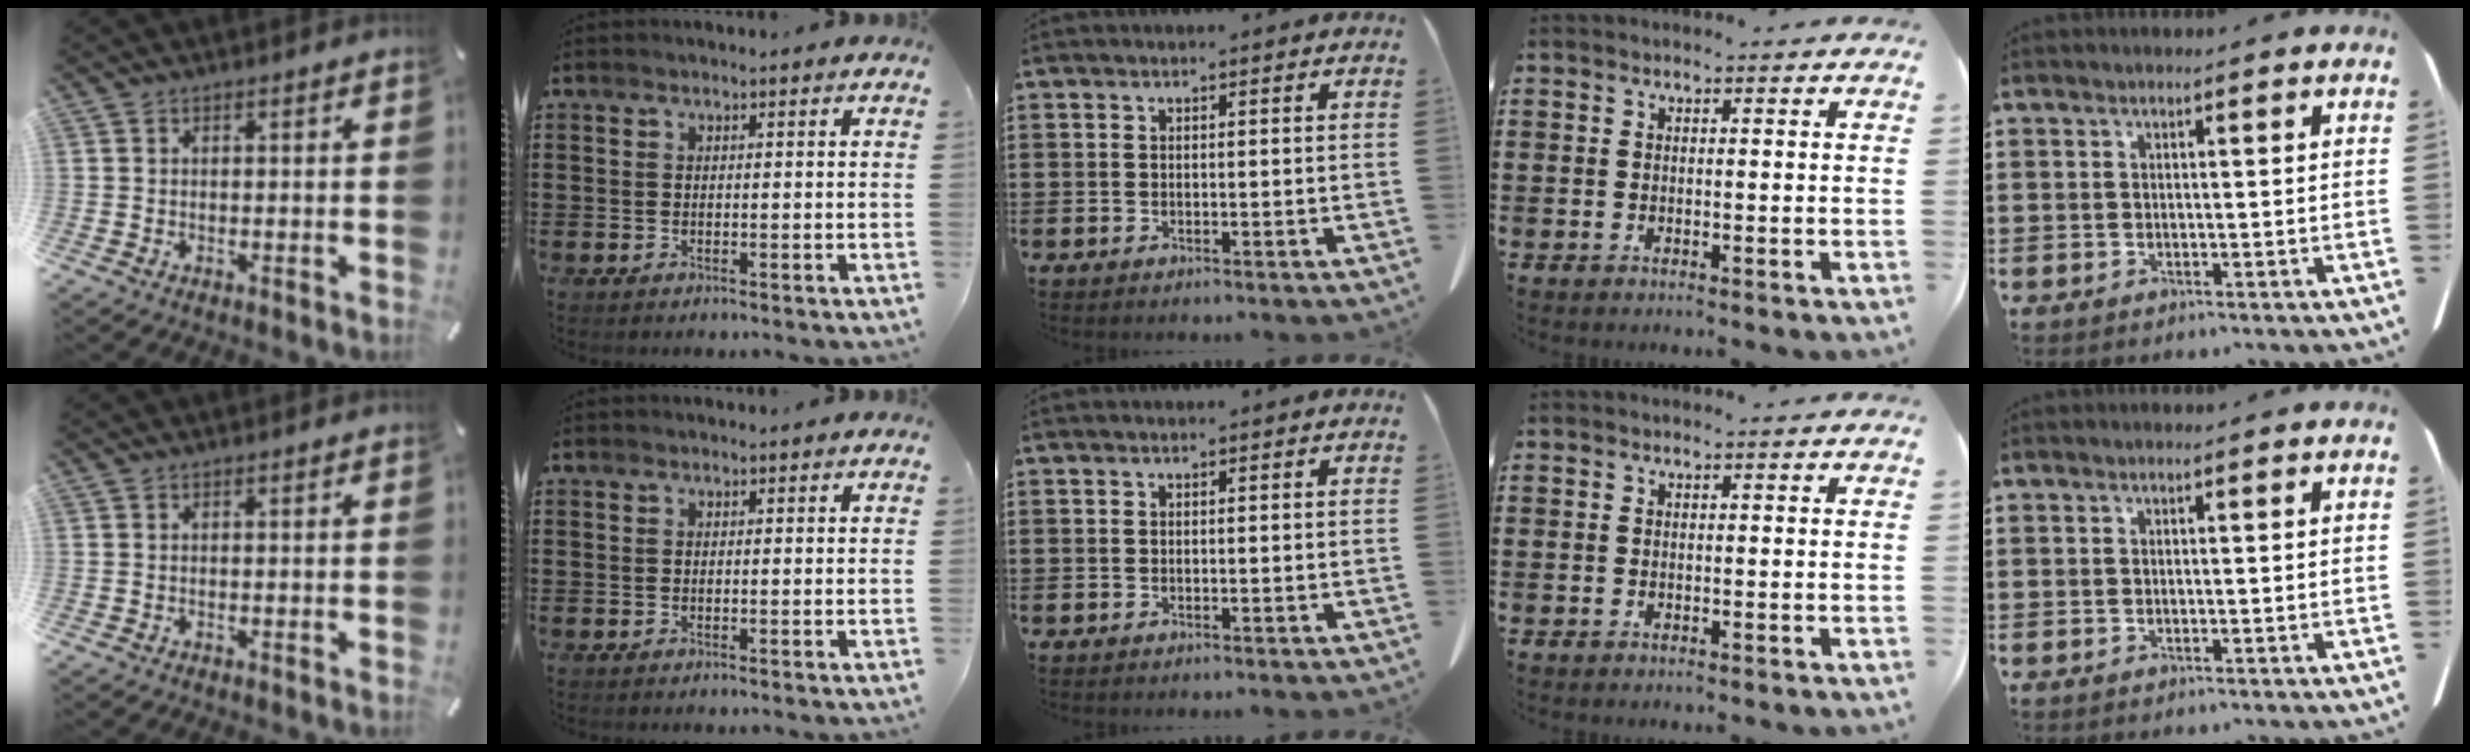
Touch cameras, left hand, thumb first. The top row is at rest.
{}